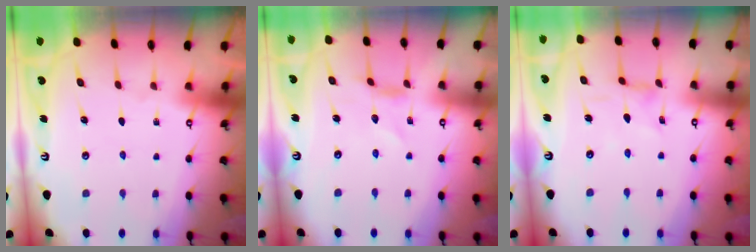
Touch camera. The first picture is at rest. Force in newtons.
{"total": 1.7, "press": 1.7, "slide": 0.1}
{"total": 1.7, "press": 1.7, "slide": 0.4}